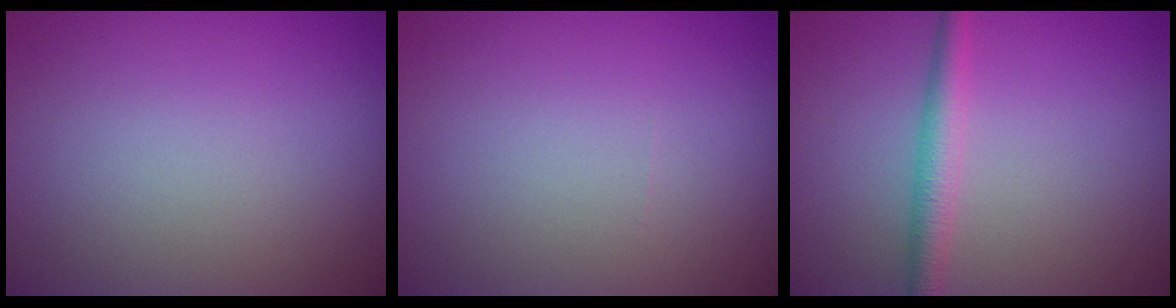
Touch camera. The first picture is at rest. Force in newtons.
{"total": 0.0}
{"total": 2.5, "press": 2.5, "slide": 0.0}